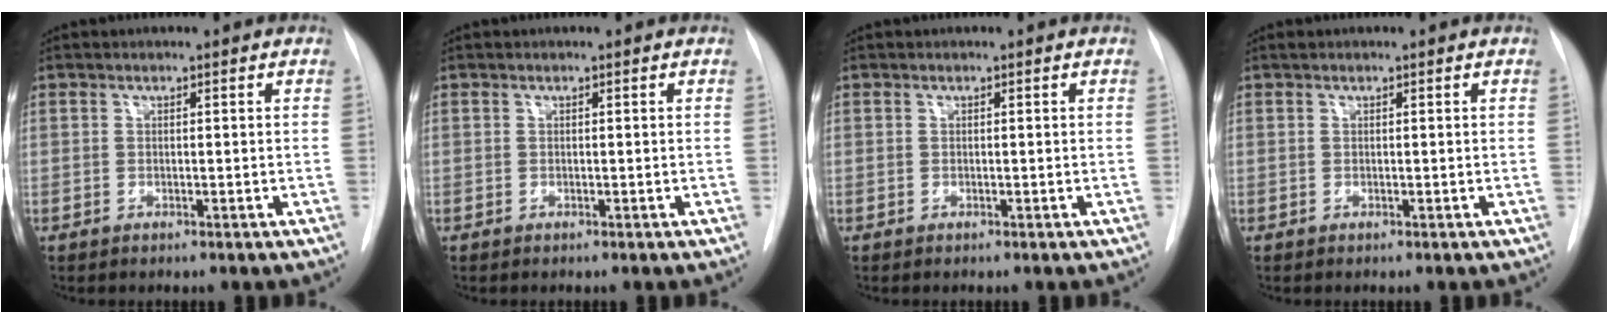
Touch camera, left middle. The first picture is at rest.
{"total": 0.0}
{"total": 0.0}
{"total": 0.0}